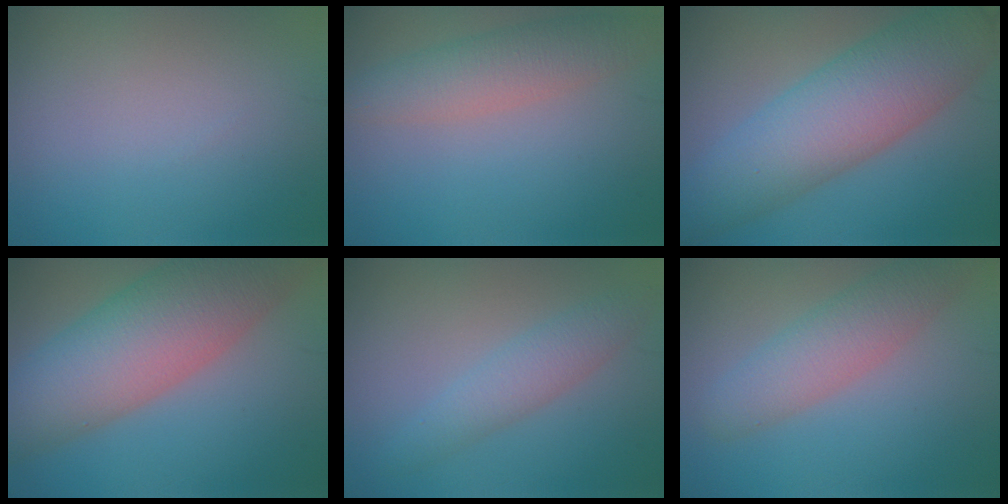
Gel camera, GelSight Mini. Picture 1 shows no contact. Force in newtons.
{"total": 4.0, "press": 4.0, "slide": 0.1}
{"total": 9.1, "press": 9.1, "slide": 0.2}
{"total": 10.9, "press": 10.9, "slide": 0.6}
{"total": 2.8, "press": 2.8, "slide": 0.0}
{"total": 4.2, "press": 4.2, "slide": 0.4}